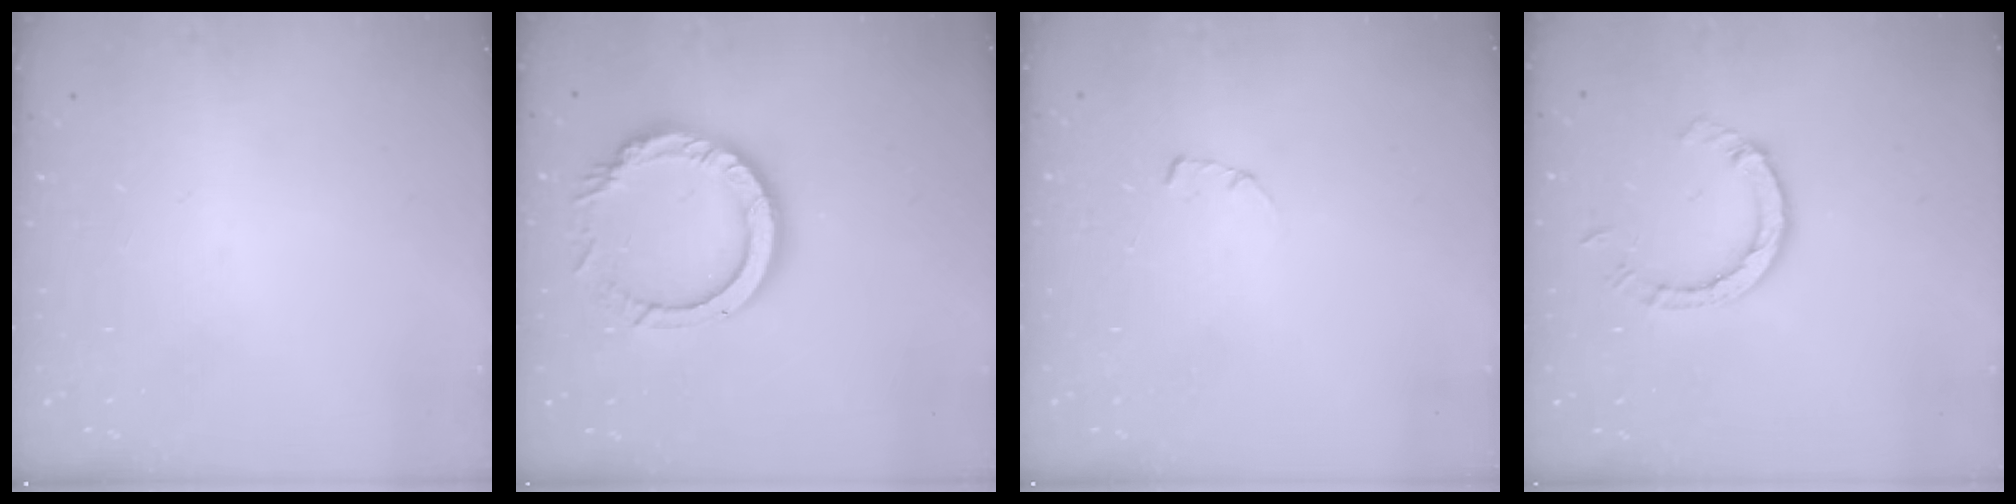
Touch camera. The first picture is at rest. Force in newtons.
{"total": 13.2, "press": 13.1, "slide": 1.1}
{"total": 1.7, "press": 1.7, "slide": 0.2}
{"total": 4.8, "press": 4.8, "slide": 0.4}